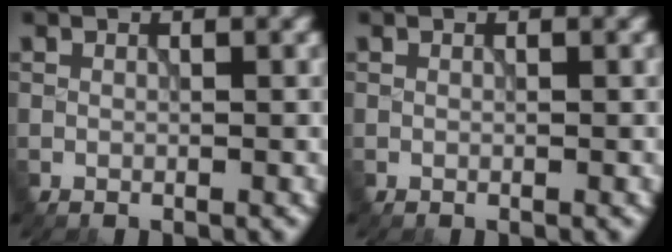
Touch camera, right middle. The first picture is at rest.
{"total": 0.0}